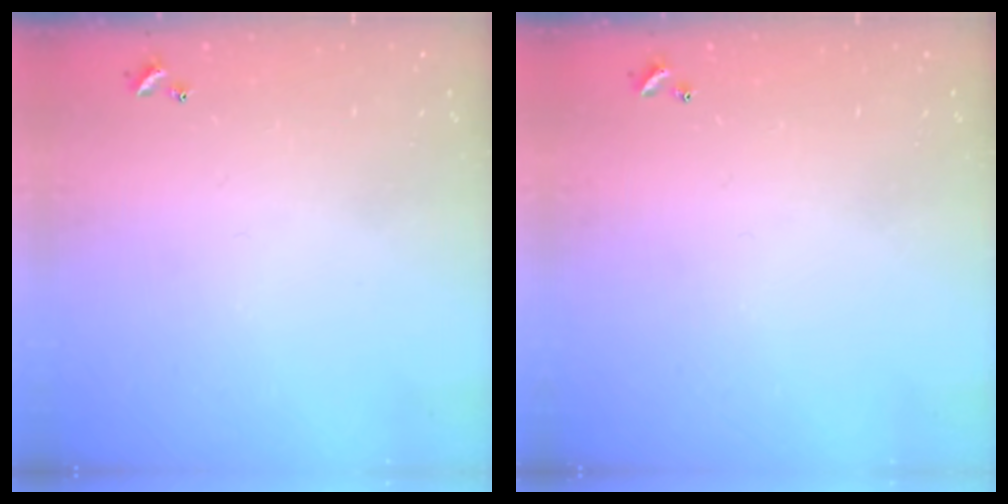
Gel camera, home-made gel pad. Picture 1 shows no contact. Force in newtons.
{"total": 0.0}